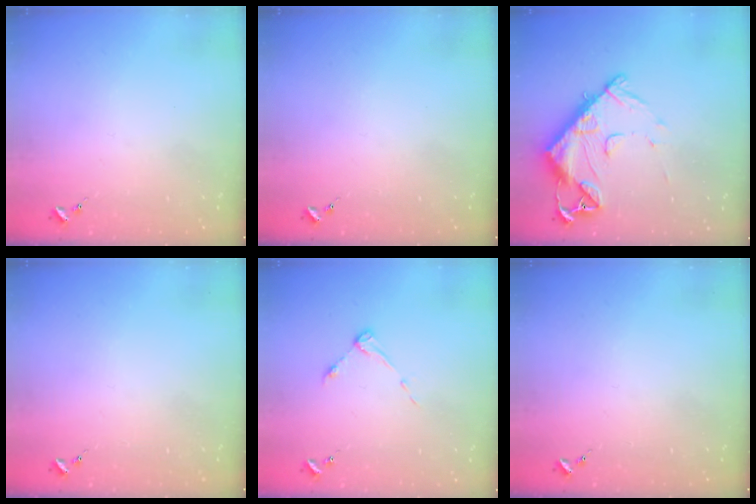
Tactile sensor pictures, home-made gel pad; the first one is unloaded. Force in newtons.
{"total": 0.0}
{"total": 15.0, "press": 14.9, "slide": 1.6}
{"total": 0.0}
{"total": 4.3, "press": 4.3, "slide": 0.6}
{"total": 0.0}